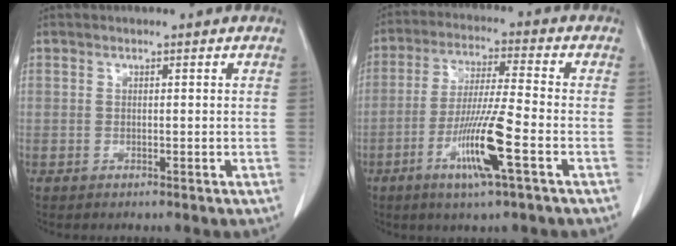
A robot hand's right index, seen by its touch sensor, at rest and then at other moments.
{"total": 10.9, "force": [-4.3, -0.3, 10.0], "torque": [-0.195, -0.017, -0.084]}